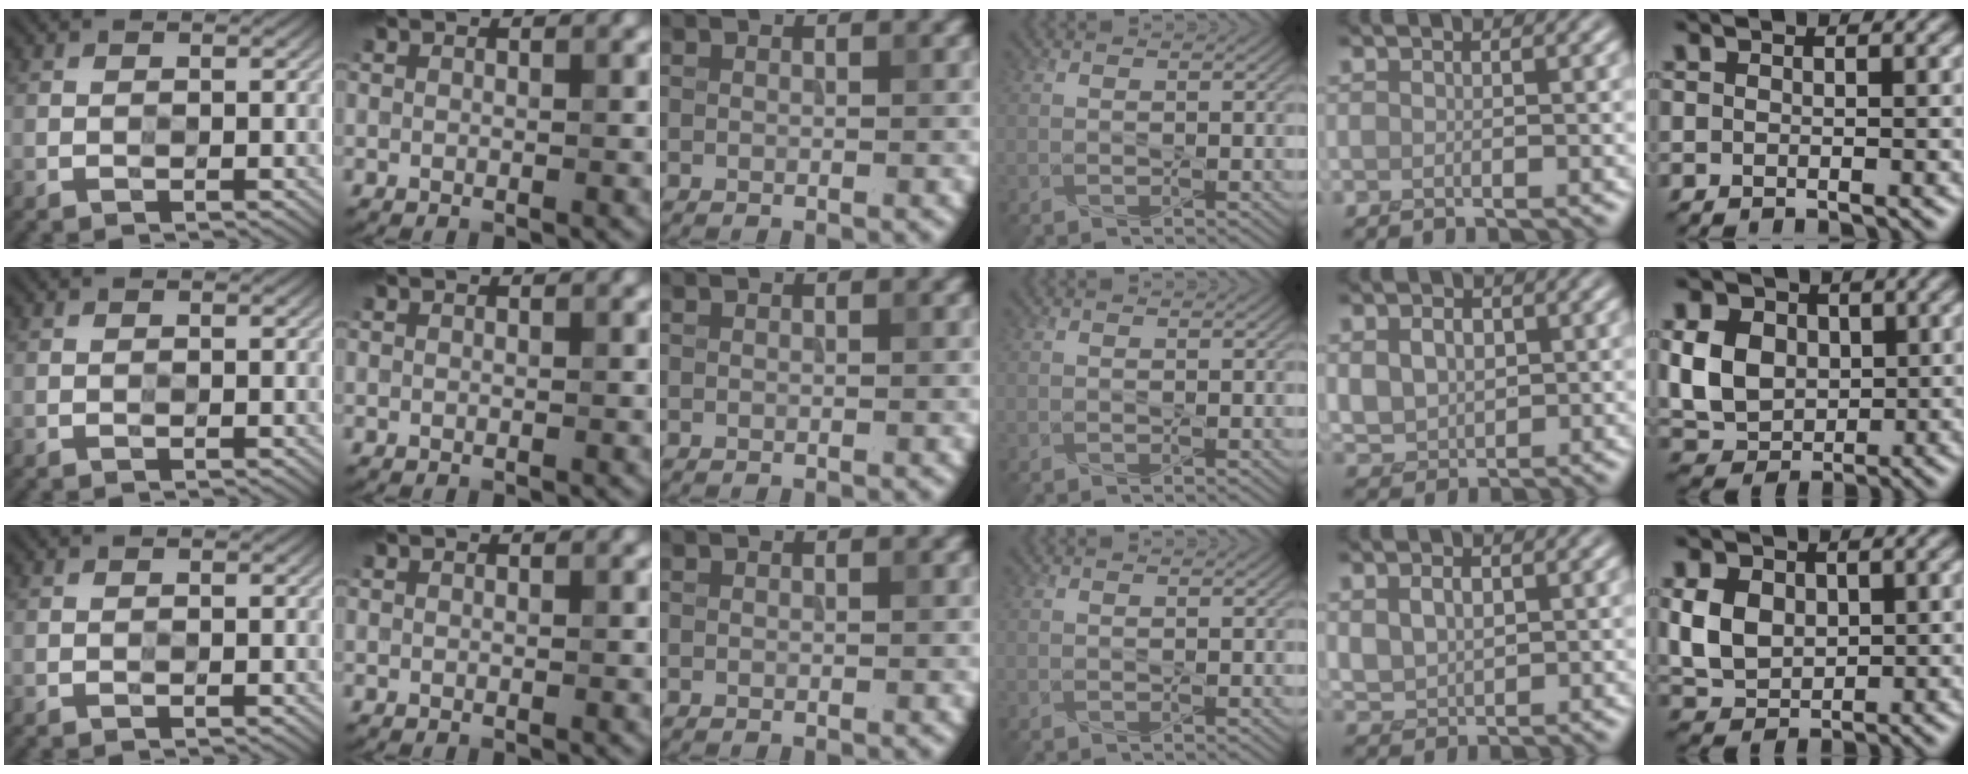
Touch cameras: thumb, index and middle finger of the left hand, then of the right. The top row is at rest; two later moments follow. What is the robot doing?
{"motion": "press", "object": "gel pad"}